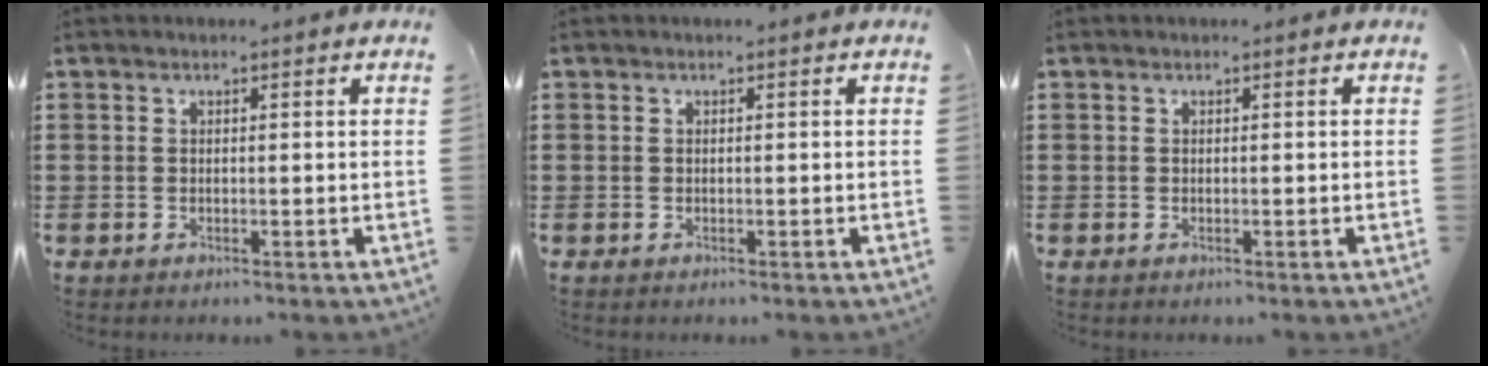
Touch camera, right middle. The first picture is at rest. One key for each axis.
{"total": 0.0}
{"total": 0.0}